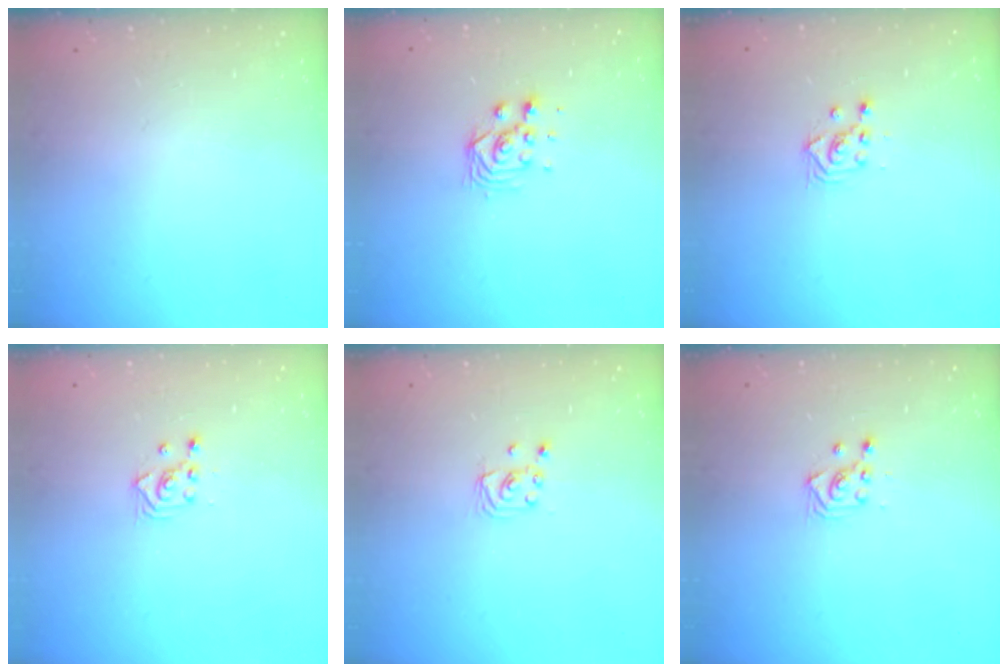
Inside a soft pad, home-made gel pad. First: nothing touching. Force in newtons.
{"total": 3.9, "press": 3.8, "slide": 0.8}
{"total": 2.3, "press": 2.3, "slide": 0.1}
{"total": 2.3, "press": 2.3, "slide": 0.3}
{"total": 2.0, "press": 2.0, "slide": 0.2}
{"total": 3.0, "press": 2.9, "slide": 0.8}